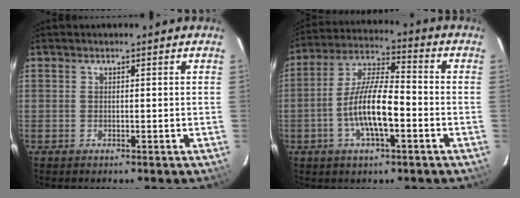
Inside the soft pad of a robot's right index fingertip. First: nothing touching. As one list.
[{"total": 11.8, "force": [-3.6, 3.2, 10.8], "torque": [-0.217, 0.003, -0.069]}]